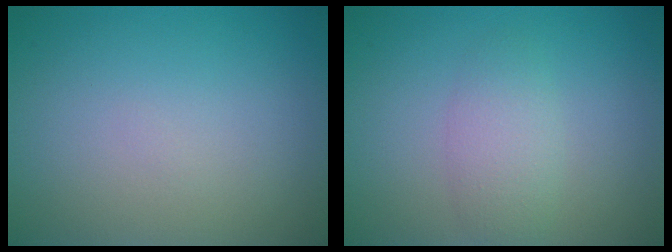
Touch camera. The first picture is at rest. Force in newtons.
{"total": 2.4, "press": 2.4, "slide": 0.1}